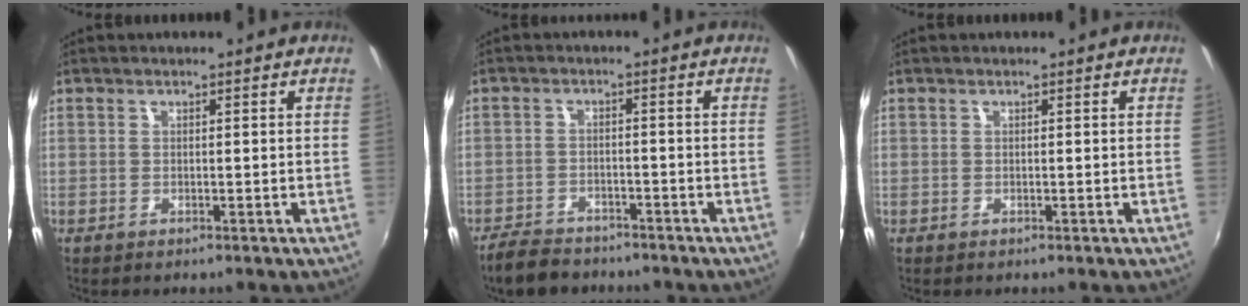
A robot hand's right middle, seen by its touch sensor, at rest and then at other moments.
{"total": 7.0, "force": [-6.0, 3.0, 2.1], "torque": [-0.070, -0.002, -0.098]}
{"total": 0.0}